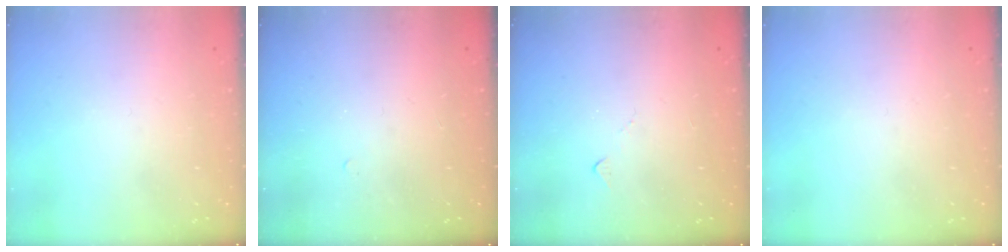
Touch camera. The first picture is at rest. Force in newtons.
{"total": 4.6, "press": 4.5, "slide": 0.6}
{"total": 5.0, "press": 5.0, "slide": 0.7}
{"total": 0.0}